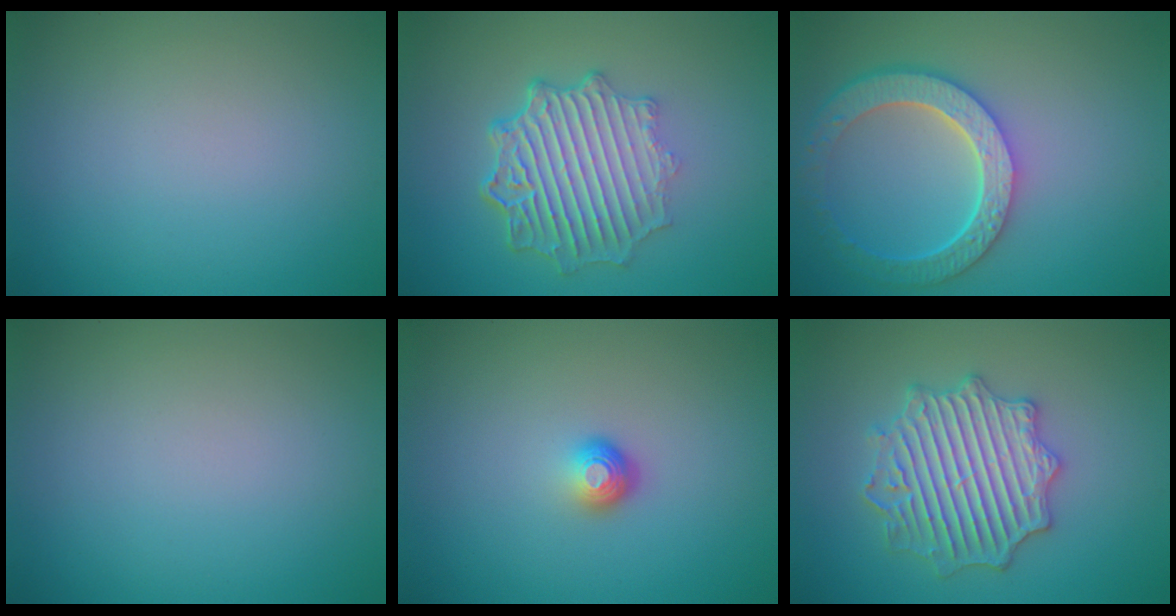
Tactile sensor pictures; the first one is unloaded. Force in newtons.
{"total": 7.3, "press": 5.2, "slide": 5.0}
{"total": 6.5, "press": 5.1, "slide": 4.0}
{"total": 0.0}
{"total": 1.8, "press": 1.1, "slide": 1.5}
{"total": 5.2, "press": 5.1, "slide": 0.9}